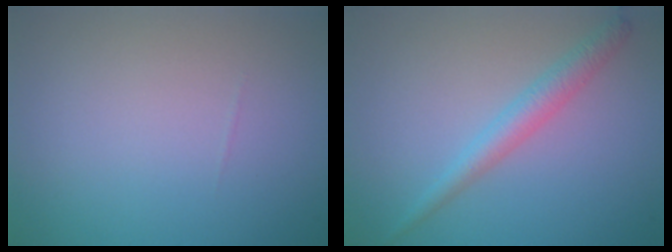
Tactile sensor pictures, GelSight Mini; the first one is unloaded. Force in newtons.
{"total": 2.4, "press": 2.4, "slide": 0.1}